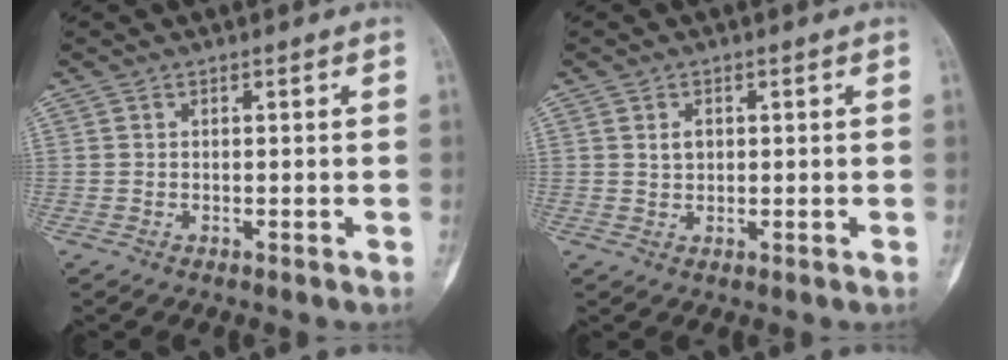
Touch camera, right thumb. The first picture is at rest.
{"total": 3.3, "force": [0.8, 2.4, 2.1], "torque": [-0.024, -0.002, 0.015]}